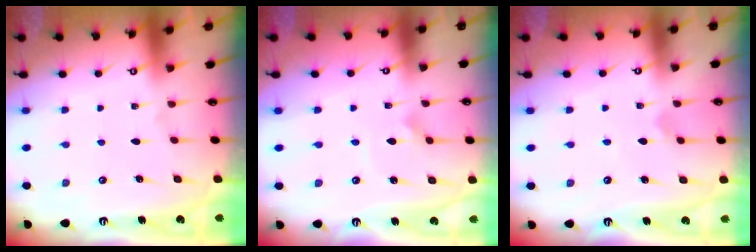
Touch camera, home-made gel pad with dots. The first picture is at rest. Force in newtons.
{"total": 2.4, "press": 2.4, "slide": 0.2}
{"total": 1.3, "press": 1.2, "slide": 0.4}